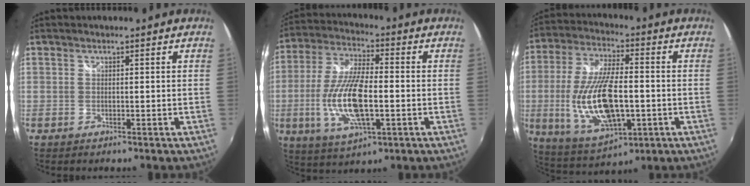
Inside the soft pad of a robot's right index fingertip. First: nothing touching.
{"total": 15.0, "force": [-3.1, 5.2, 13.8], "torque": [-0.286, -0.009, -0.055]}
{"total": 18.6, "force": [-2.9, 8.0, 16.5], "torque": [-0.341, -0.017, -0.037]}